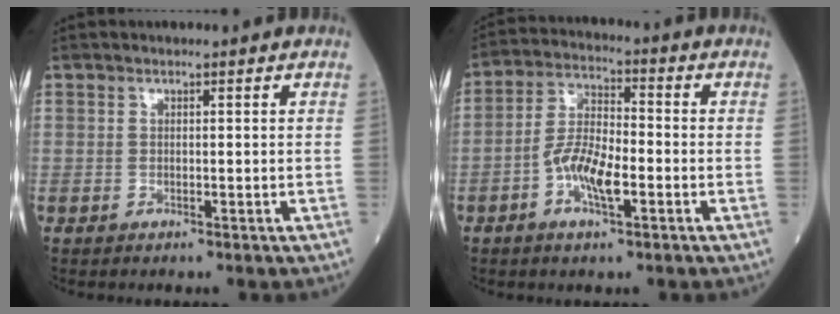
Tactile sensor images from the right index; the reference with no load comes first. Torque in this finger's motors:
{"motor_torque": [0.21, -0.10, 0.18, 0.06]}